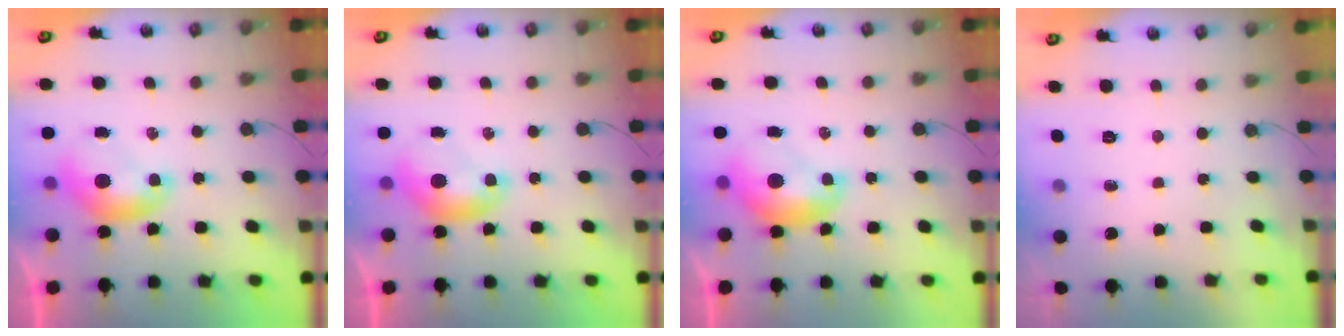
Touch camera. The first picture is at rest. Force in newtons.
{"total": 0.0}
{"total": 2.1, "press": 2.1, "slide": 0.3}
{"total": 0.0}